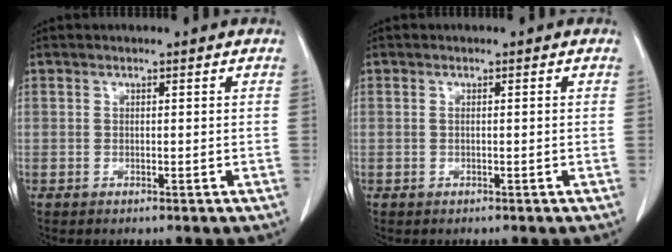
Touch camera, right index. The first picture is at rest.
{"total": 0.6, "force": [-0.1, 0.1, 0.6], "torque": [-0.013, 0.000, 0.001]}